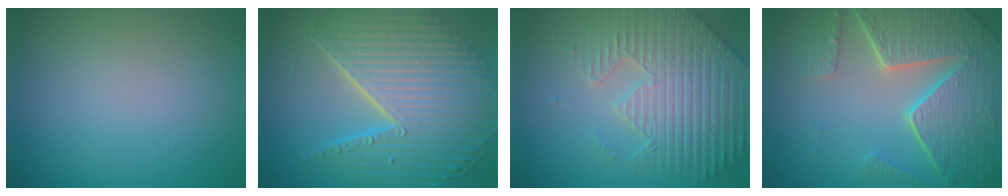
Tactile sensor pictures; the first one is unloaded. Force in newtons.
{"total": 10.5, "press": 7.2, "slide": 7.6}
{"total": 5.9, "press": 5.4, "slide": 2.5}
{"total": 8.1, "press": 5.9, "slide": 5.5}